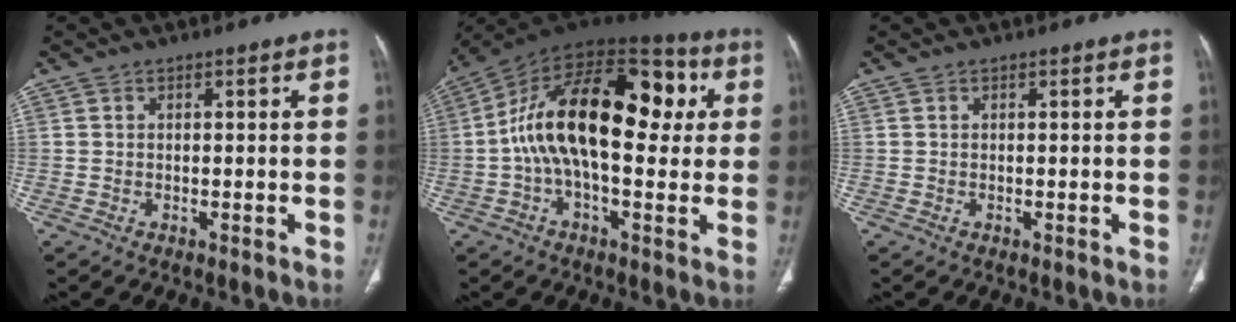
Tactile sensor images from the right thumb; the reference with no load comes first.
{"total": 23.8, "force": [2.6, 12.3, 20.3], "torque": [-0.315, 0.046, 0.028]}
{"total": 0.0}